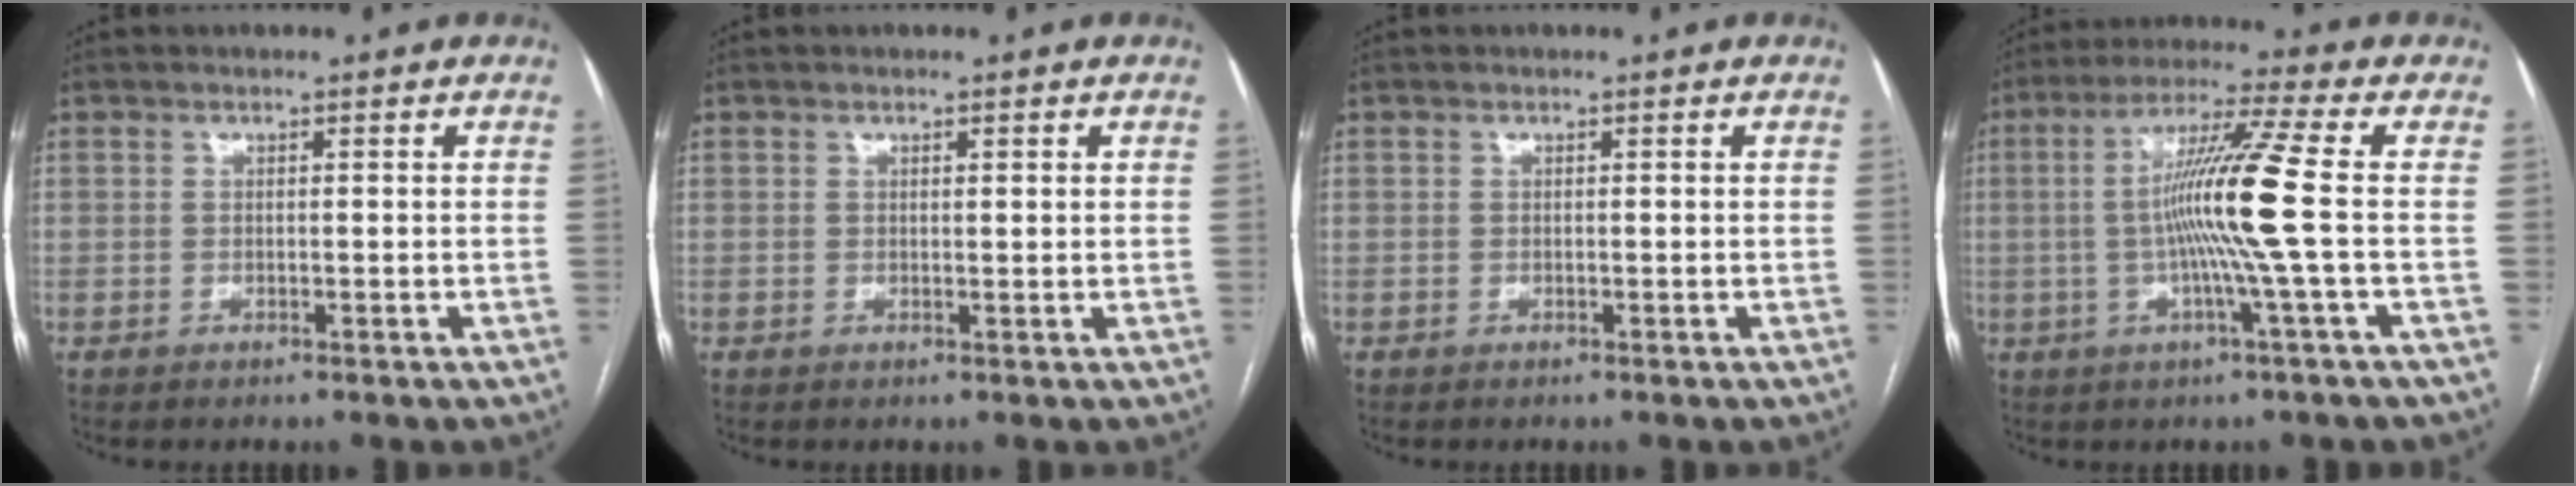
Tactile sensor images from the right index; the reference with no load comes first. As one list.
[{"total": 0.8, "force": [0.4, 0.1, 0.6], "torque": [-0.011, 0.001, 0.005]}, {"total": 0.0}, {"total": 11.6, "force": [-0.7, -2.2, 11.4], "torque": [-0.210, -0.001, -0.016]}]